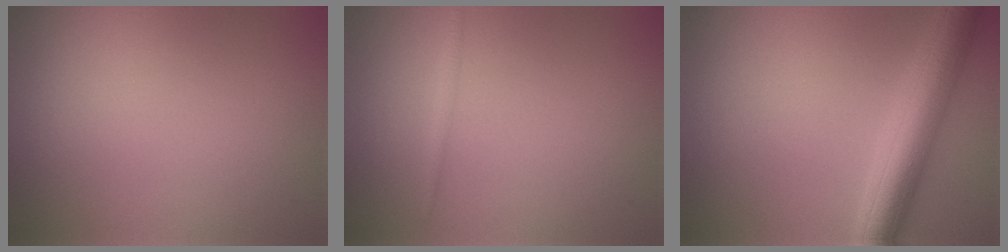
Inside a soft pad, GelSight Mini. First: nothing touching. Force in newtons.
{"total": 0.7, "press": 0.7, "slide": 0.1}
{"total": 6.7, "press": 6.7, "slide": 0.3}